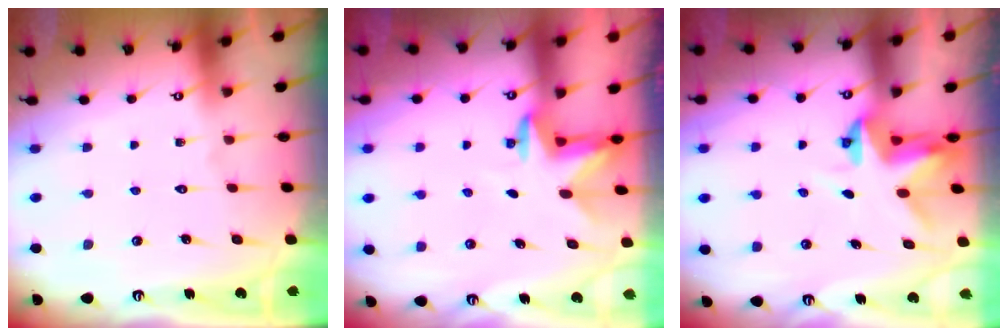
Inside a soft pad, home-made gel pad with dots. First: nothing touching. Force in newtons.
{"total": 3.0, "press": 2.9, "slide": 0.7}
{"total": 3.9, "press": 3.9, "slide": 0.2}